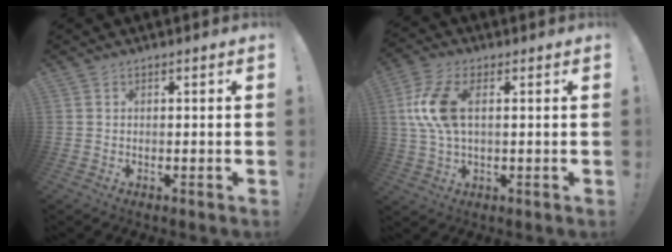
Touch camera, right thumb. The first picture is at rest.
{"total": 11.6, "force": [2.0, 5.8, 9.9], "torque": [-0.200, -0.006, 0.037]}